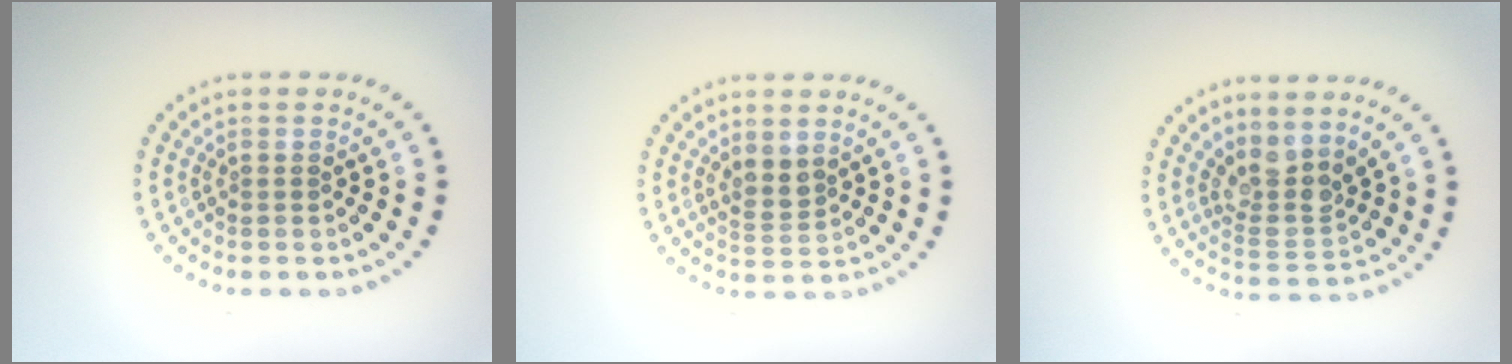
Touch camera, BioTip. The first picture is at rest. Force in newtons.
{"total": 1.7, "press": 1.5, "slide": 0.9}
{"total": 3.3, "press": 2.5, "slide": 2.1}